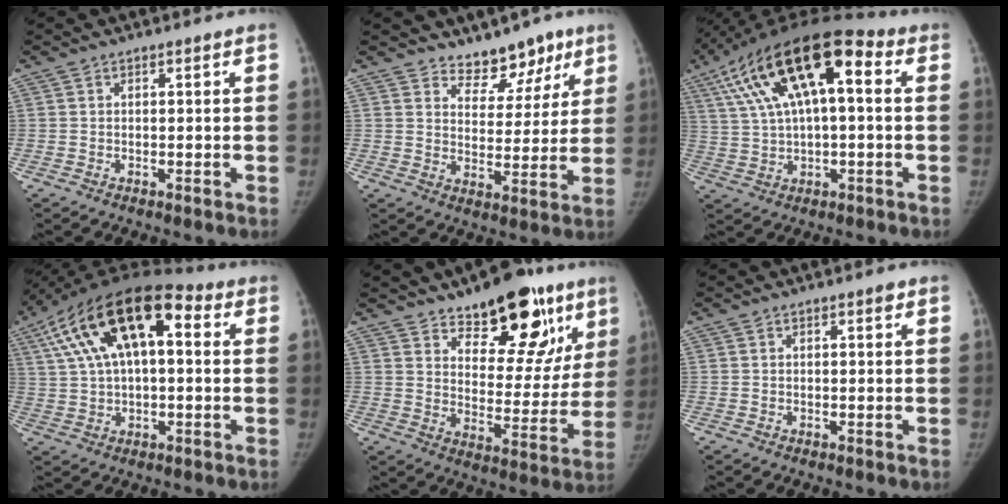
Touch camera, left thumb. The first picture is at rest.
{"total": 8.5, "force": [6.6, 4.8, 2.3], "torque": [0.014, -0.042, 0.101]}
{"total": 19.8, "force": [5.7, 8.2, 17.1], "torque": [-0.301, 0.030, 0.087]}
{"total": 19.9, "force": [5.9, 9.6, 16.4], "torque": [-0.285, 0.033, 0.089]}
{"total": 19.8, "force": [12.7, 9.2, 12.0], "torque": [-0.100, -0.071, 0.184]}
{"total": 0.7, "force": [0.4, 0.2, 0.5], "torque": [-0.007, -0.001, 0.005]}